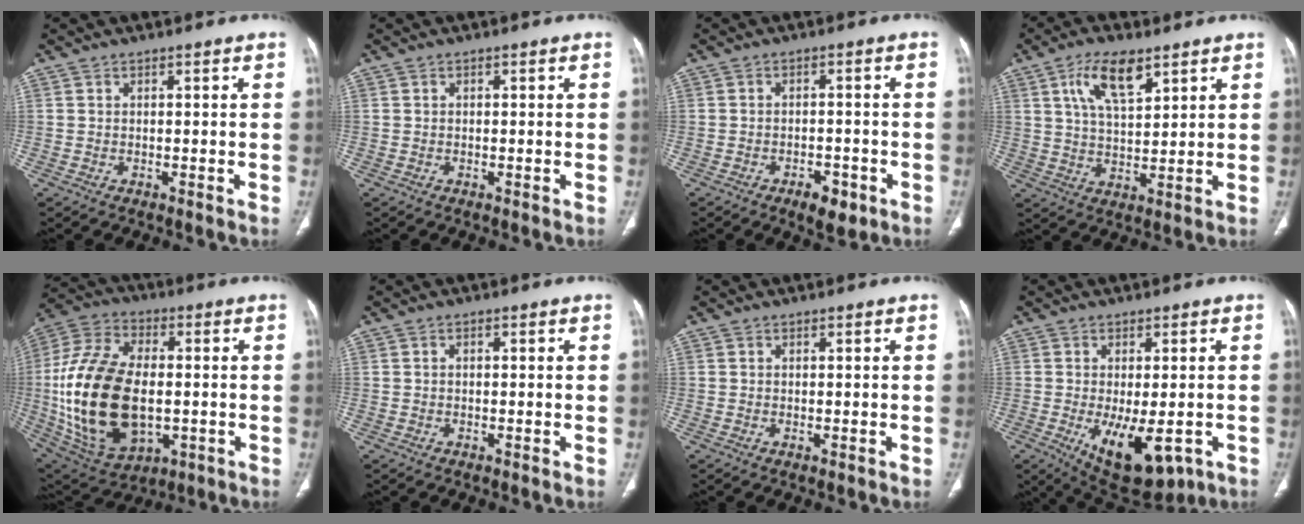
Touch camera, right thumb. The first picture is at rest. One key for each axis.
{"total": 0.0}
{"total": 5.2, "fx": -2.8, "fy": 2.6, "fz": 3.5, "tx": -0.041, "ty": 0.011, "tz": -0.035}
{"total": 9.6, "fx": 5.1, "fy": 4.1, "fz": 7.1, "tx": -0.116, "ty": -0.021, "tz": 0.097}
{"total": 25.8, "fx": -2.2, "fy": 15.1, "fz": 20.8, "tx": -0.413, "ty": 0.002, "tz": -0.018}
{"total": 0.6, "fx": 0.0, "fy": 0.4, "fz": 0.4, "tx": -0.007, "ty": 0.001, "tz": 0.000}
{"total": 0.0}
{"total": 13.2, "fx": -4.6, "fy": 6.2, "fz": 10.7, "tx": -0.152, "ty": -0.011, "tz": -0.050}